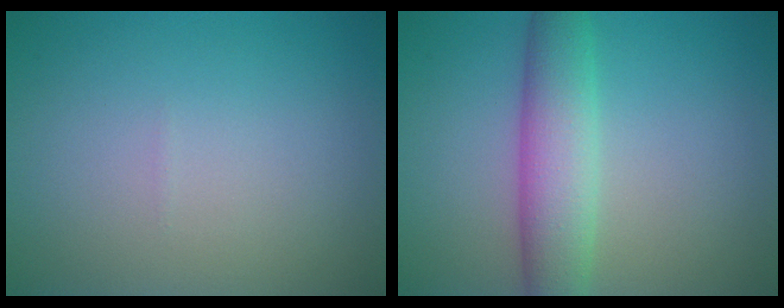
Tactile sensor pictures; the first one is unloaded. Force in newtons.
{"total": 5.2, "press": 5.2, "slide": 0.1}